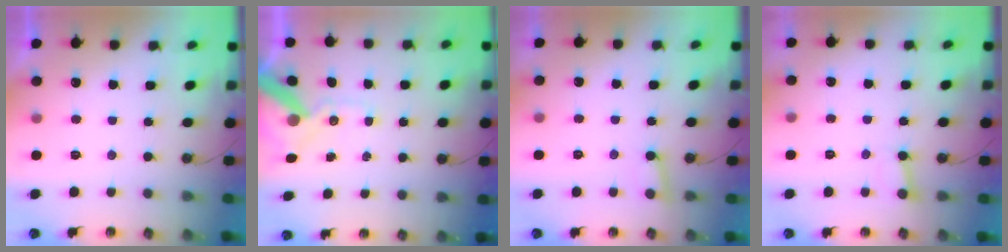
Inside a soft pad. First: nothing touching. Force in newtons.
{"total": 12.8, "press": 12.7, "slide": 1.9}
{"total": 4.3, "press": 4.3, "slide": 0.3}
{"total": 2.6, "press": 2.6, "slide": 0.2}